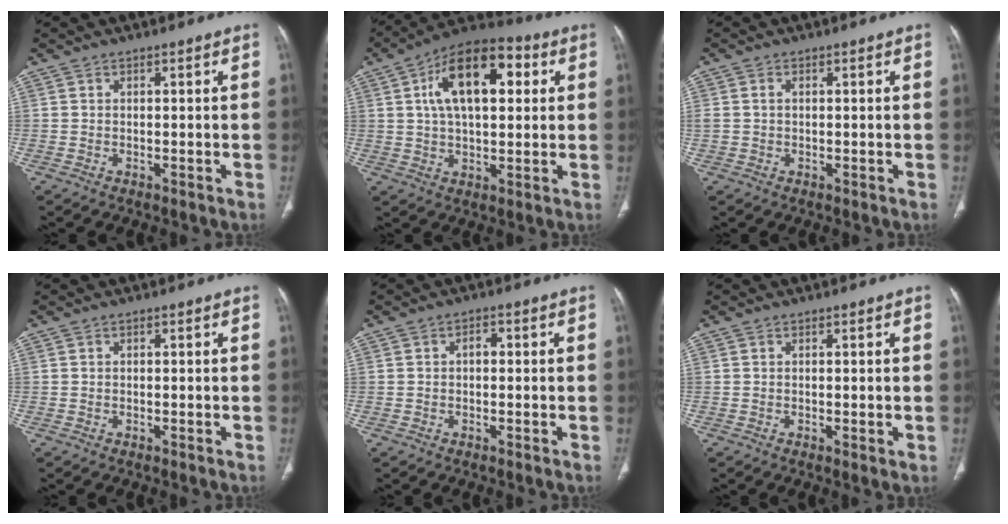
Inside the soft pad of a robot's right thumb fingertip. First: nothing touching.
{"total": 16.5, "force": [4.5, 8.5, 13.5], "torque": [-0.196, 0.016, 0.065]}
{"total": 1.5, "force": [0.1, 1.2, 0.9], "torque": [-0.024, 0.009, 0.006]}
{"total": 0.0}
{"total": 1.7, "force": [-0.1, 1.1, 1.3], "torque": [-0.012, 0.006, -0.007]}
{"total": 1.1, "force": [-0.1, 0.2, 1.1], "torque": [-0.023, -0.007, -0.001]}